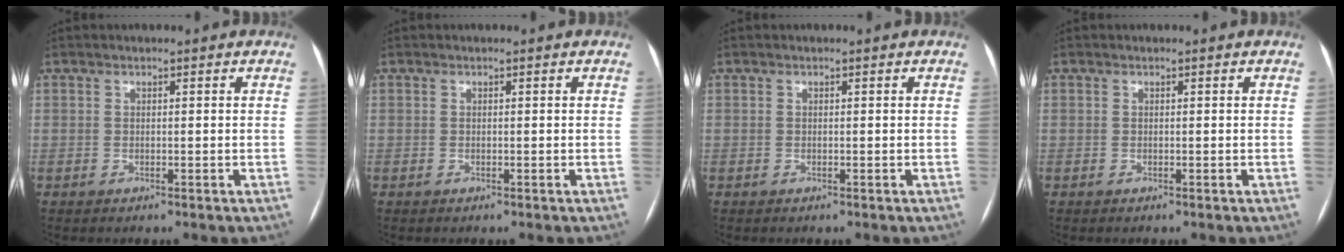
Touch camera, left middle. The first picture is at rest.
{"total": 0.0}
{"total": 0.0}
{"total": 0.0}